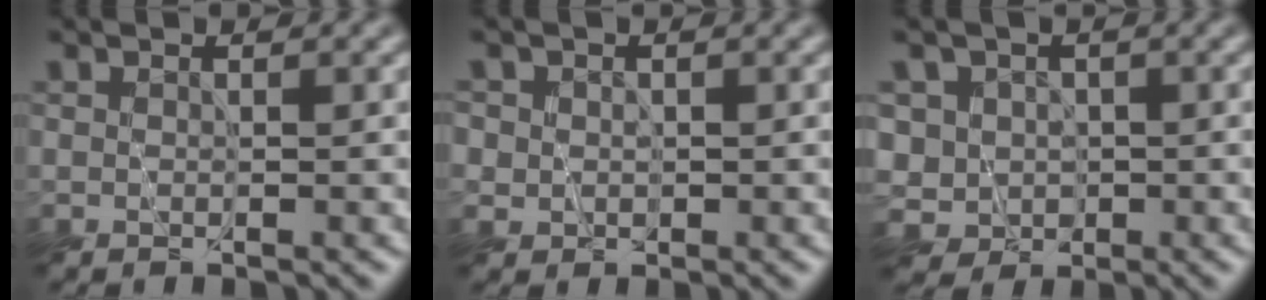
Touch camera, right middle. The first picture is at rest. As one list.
[{"total": 2.4, "force": [0.5, 2.2, 0.6], "torque": [-0.009, 0.012, -0.002]}, {"total": 3.2, "force": [-0.1, 3.1, 0.4], "torque": [-0.001, 0.001, -0.014]}]